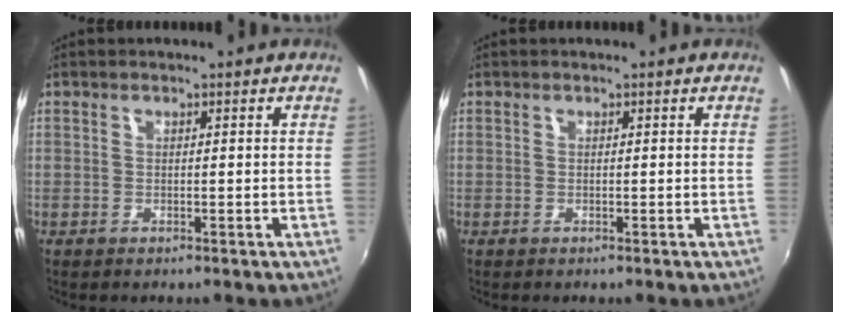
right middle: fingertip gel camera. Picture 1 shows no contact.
{"total": 0.0}